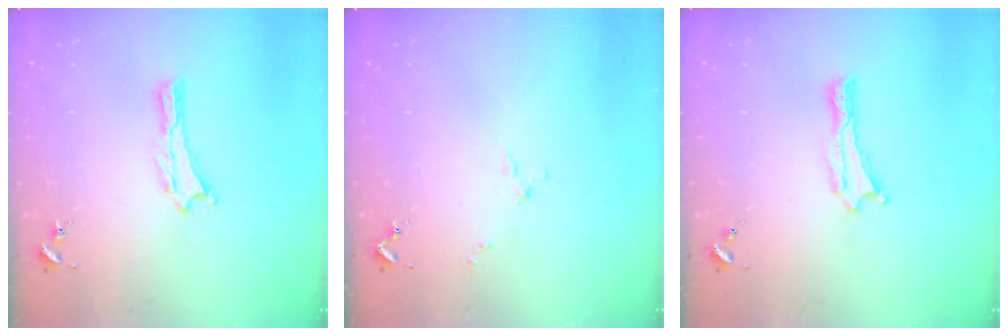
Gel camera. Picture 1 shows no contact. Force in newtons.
{"total": 1.3, "press": 1.2, "slide": 0.1}
{"total": 0.0}